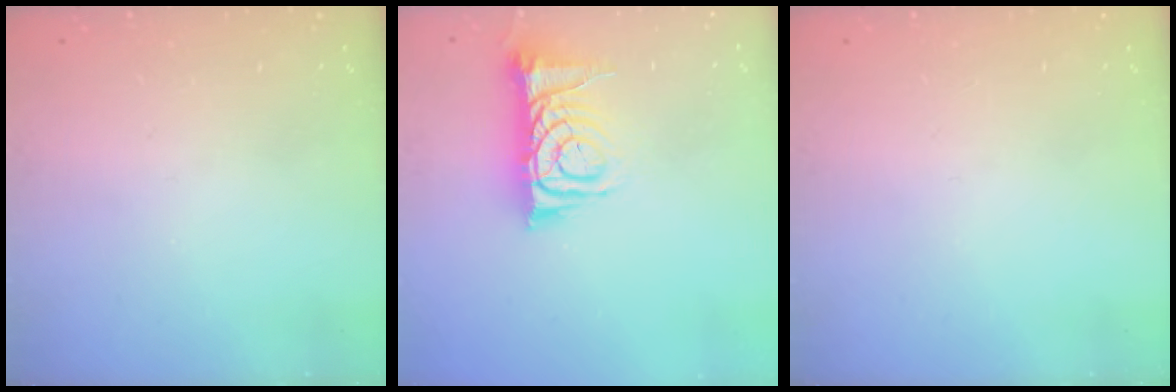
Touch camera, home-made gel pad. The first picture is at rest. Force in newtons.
{"total": 10.3, "press": 10.3, "slide": 1.0}
{"total": 0.0}